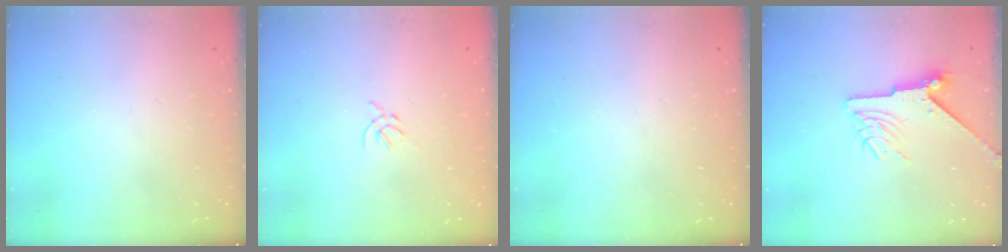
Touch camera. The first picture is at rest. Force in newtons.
{"total": 1.7, "press": 1.6, "slide": 0.6}
{"total": 0.0}
{"total": 8.4, "press": 8.3, "slide": 0.2}